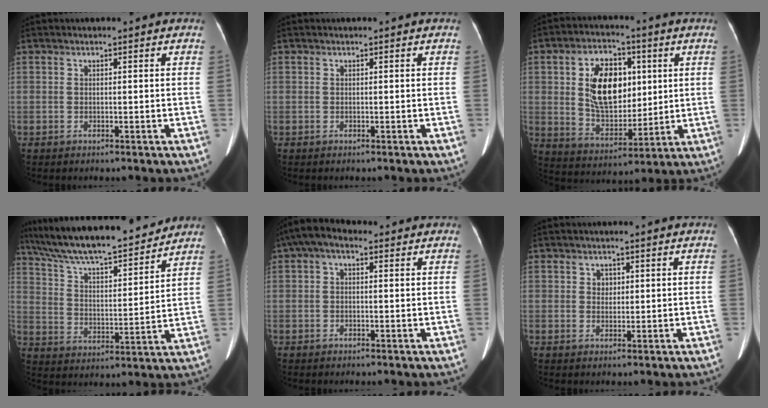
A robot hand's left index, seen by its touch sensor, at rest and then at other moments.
{"total": 0.0}
{"total": 12.6, "force": [2.6, 7.4, 9.8], "torque": [-0.190, 0.011, 0.054]}
{"total": 18.6, "force": [16.8, 2.0, 7.8], "torque": [-0.144, 0.007, 0.274]}
{"total": 4.2, "force": [1.7, 2.4, 3.0], "torque": [-0.061, 0.031, 0.026]}
{"total": 1.5, "force": [0.4, 1.3, 0.5], "torque": [-0.010, 0.000, 0.007]}